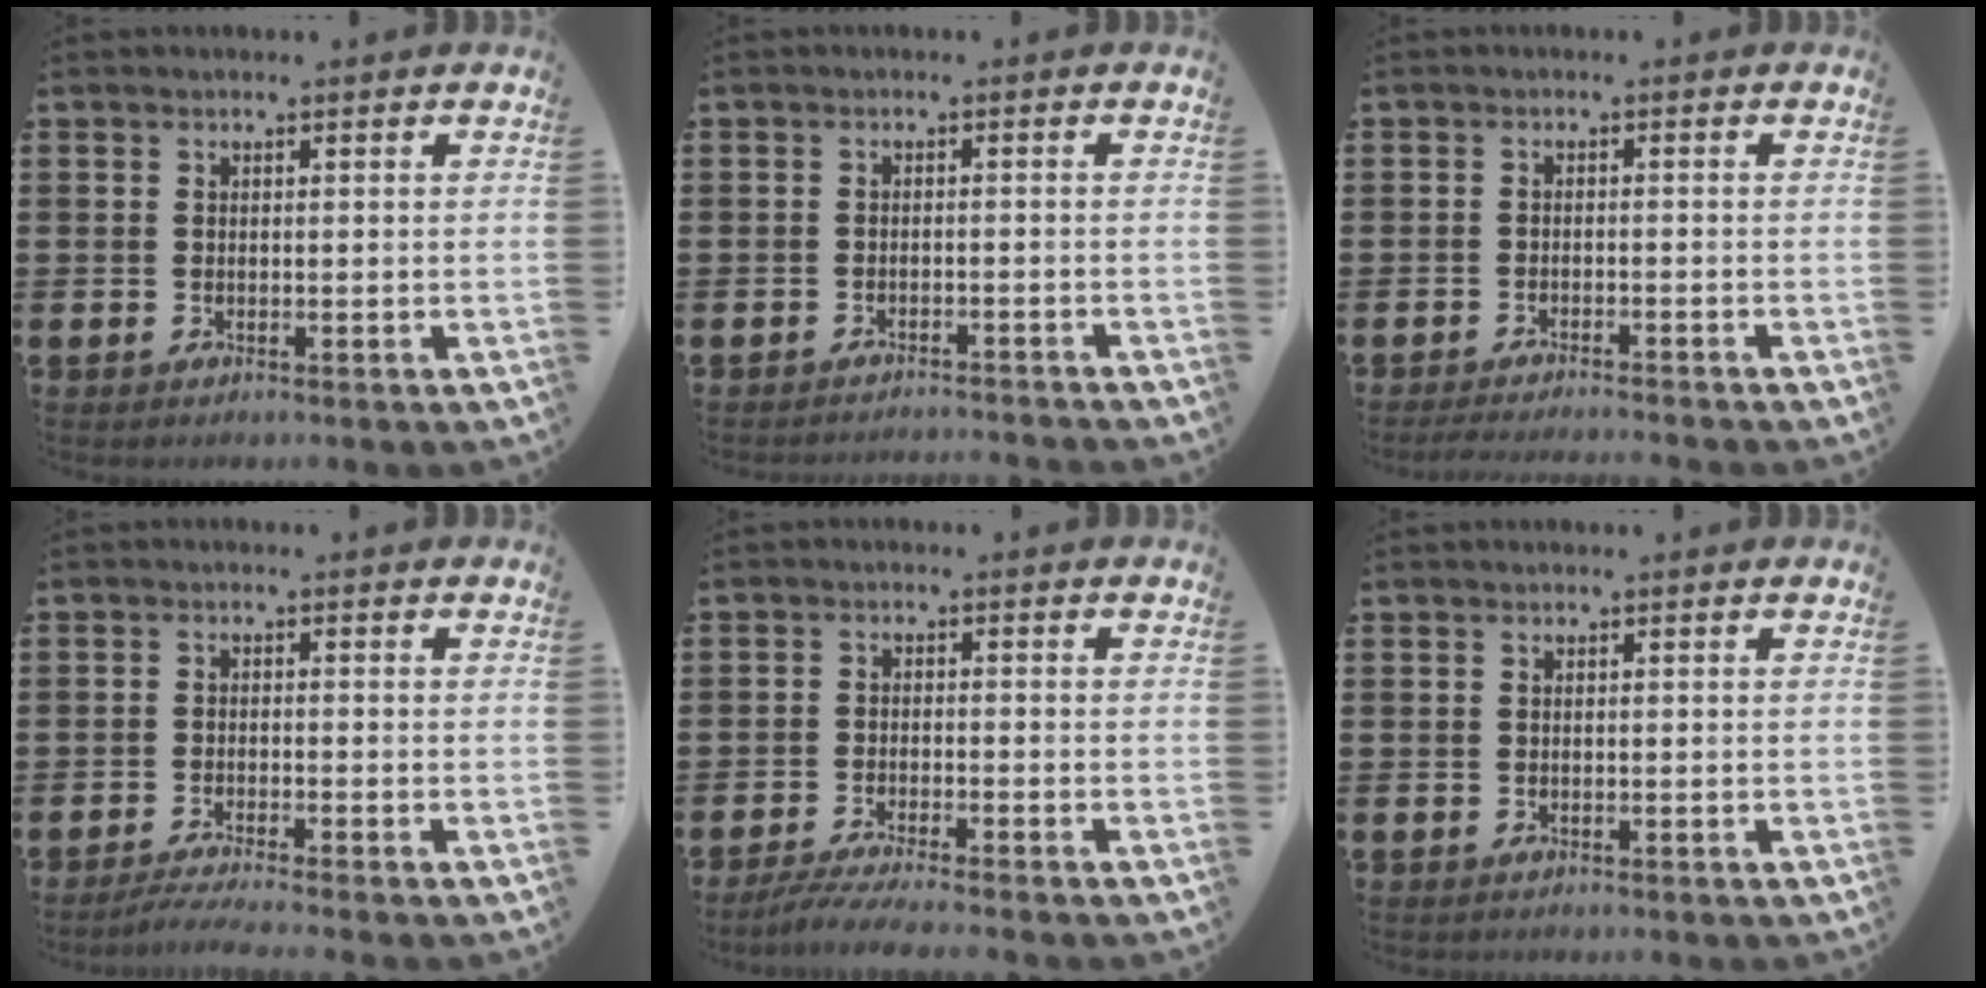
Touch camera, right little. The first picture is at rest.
{"total": 1.4, "force": [-1.4, -0.2, -0.1], "torque": [0.000, 0.005, -0.029]}
{"total": 1.8, "force": [-1.7, -0.1, 0.5], "torque": [-0.006, 0.003, -0.033]}
{"total": 2.0, "force": [-1.7, -0.2, 1.1], "torque": [-0.018, 0.001, -0.032]}
{"total": 3.2, "force": [-2.8, -0.2, 1.7], "torque": [-0.025, -0.006, -0.049]}
{"total": 0.0}